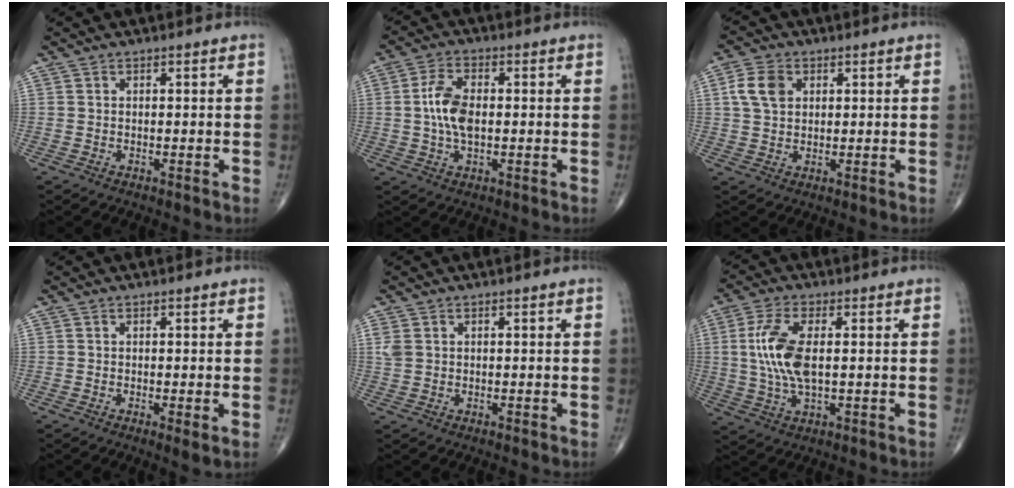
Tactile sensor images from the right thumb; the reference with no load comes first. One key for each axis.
{"total": 7.5, "fx": 0.1, "fy": 3.9, "fz": 6.4, "tx": -0.131, "ty": 0.007, "tz": -0.001}
{"total": 6.0, "fx": 1.7, "fy": 4.3, "fz": 3.8, "tx": -0.069, "ty": 0.003, "tz": 0.030}
{"total": 1.7, "fx": -0.2, "fy": 0.3, "fz": 1.7, "tx": -0.033, "ty": -0.009, "tz": -0.004}
{"total": 1.9, "fx": 0.6, "fy": 1.4, "fz": 1.1, "tx": -0.032, "ty": 0.004, "tz": 0.016}
{"total": 10.2, "fx": 1.0, "fy": 4.3, "fz": 9.2, "tx": -0.208, "ty": -0.001, "tz": 0.022}